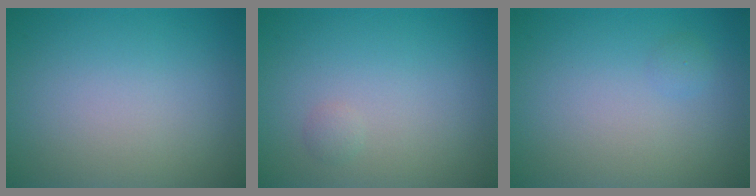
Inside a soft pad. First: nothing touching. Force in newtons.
{"total": 0.6, "press": 0.6, "slide": 0.1}
{"total": 0.6, "press": 0.6, "slide": 0.0}